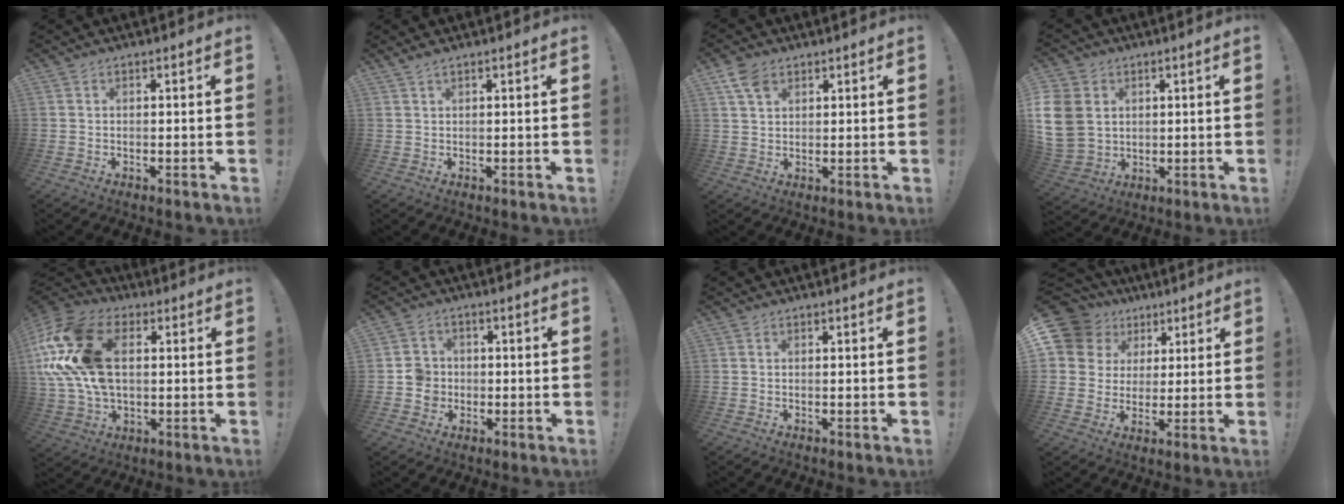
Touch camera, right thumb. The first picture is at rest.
{"total": 1.3, "force": [0.9, -0.2, 1.0], "torque": [-0.019, -0.001, 0.014]}
{"total": 5.6, "force": [3.2, 3.5, 2.9], "torque": [-0.054, -0.008, 0.062]}
{"total": 12.2, "force": [2.4, 10.1, 6.4], "torque": [-0.144, -0.010, 0.050]}
{"total": 22.9, "force": [4.8, 15.2, 16.4], "torque": [-0.317, 0.005, 0.094]}
{"total": 5.8, "force": [-0.9, 5.5, 1.4], "torque": [-0.014, 0.005, -0.014]}
{"total": 0.0}
{"total": 12.4, "force": [5.3, 10.4, 4.2], "torque": [-0.067, -0.026, 0.113]}